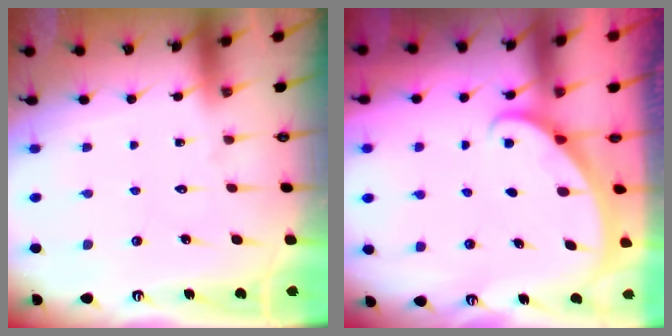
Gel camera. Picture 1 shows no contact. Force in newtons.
{"total": 1.4, "press": 1.4, "slide": 0.0}